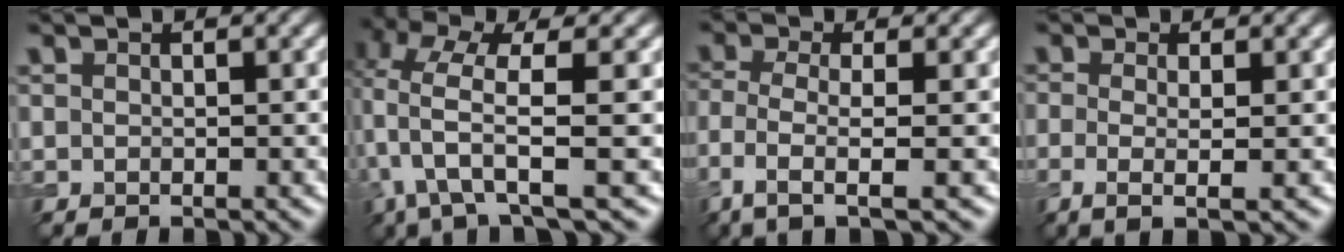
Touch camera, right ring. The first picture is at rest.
{"total": 7.0, "force": [-0.5, 1.9, 6.8], "torque": [-0.138, -0.004, -0.013]}
{"total": 4.2, "force": [-1.9, 1.0, 3.6], "torque": [-0.080, -0.006, -0.042]}
{"total": 2.7, "force": [-0.3, 0.7, 2.6], "torque": [-0.047, -0.007, -0.007]}